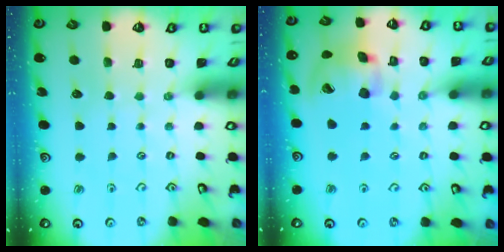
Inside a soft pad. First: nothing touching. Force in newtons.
{"total": 16.5, "press": 16.3, "slide": 2.5}